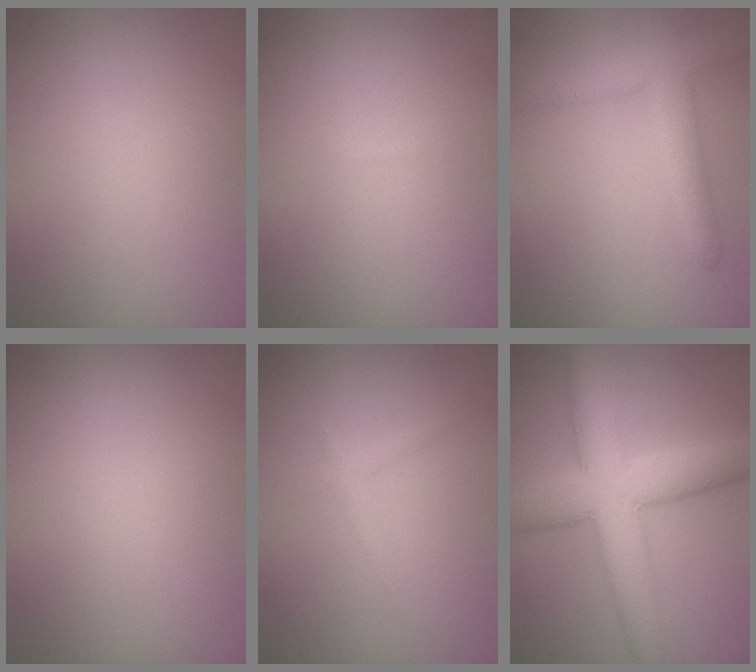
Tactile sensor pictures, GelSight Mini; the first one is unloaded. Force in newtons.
{"total": 0.0}
{"total": 3.8, "press": 3.8, "slide": 0.2}
{"total": 0.0}
{"total": 0.9, "press": 0.9, "slide": 0.1}
{"total": 7.9, "press": 7.9, "slide": 0.4}